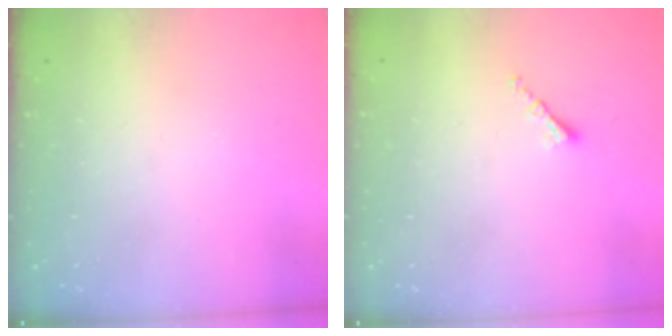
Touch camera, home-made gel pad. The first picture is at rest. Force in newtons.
{"total": 1.4, "press": 1.2, "slide": 0.6}